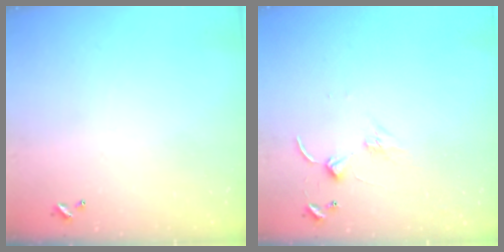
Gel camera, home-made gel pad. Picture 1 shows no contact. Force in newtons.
{"total": 0.6, "press": 0.5, "slide": 0.3}